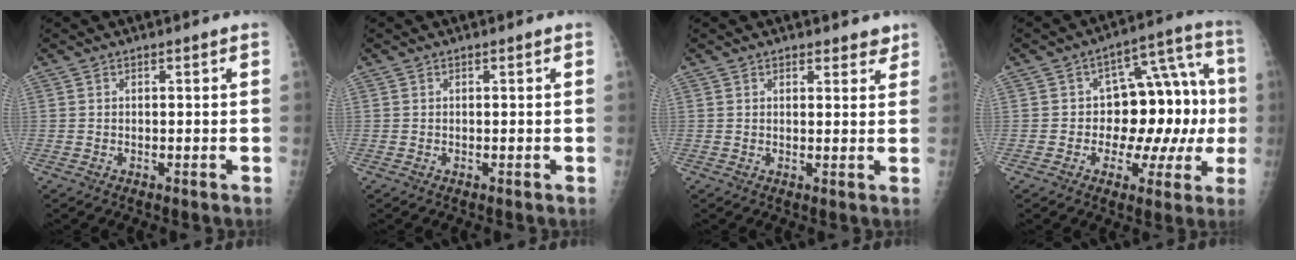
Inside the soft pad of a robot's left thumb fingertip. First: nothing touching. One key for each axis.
{"total": 0.0}
{"total": 3.4, "fx": 2.7, "fy": 1.8, "fz": 1.1, "tx": 0.021, "ty": -0.010, "tz": 0.031}
{"total": 16.6, "fx": -0.6, "fy": 9.7, "fz": 13.4, "tx": -0.125, "ty": 0.048, "tz": -0.006}